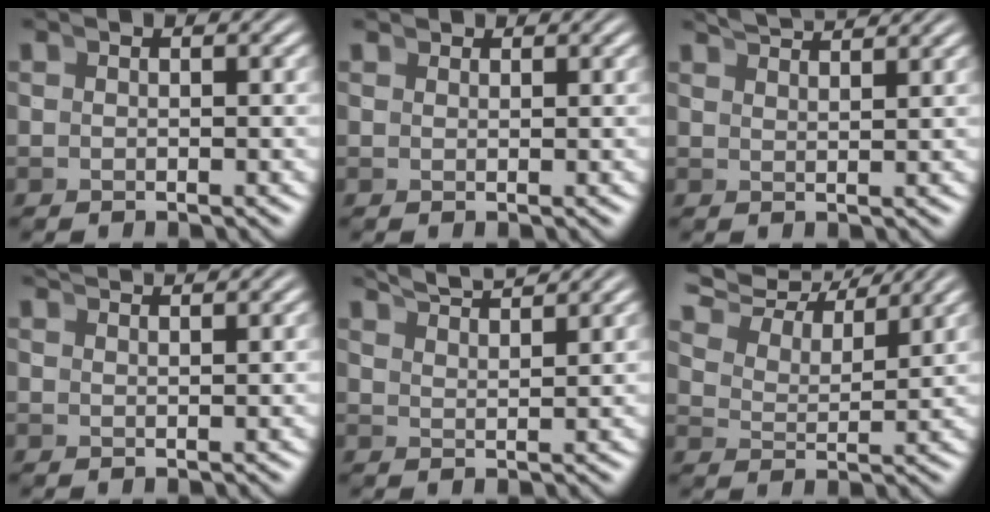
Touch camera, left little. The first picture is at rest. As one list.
[{"total": 1.2, "force": [1.2, 0.0, 0.1], "torque": [0.008, 0.005, 0.023]}, {"total": 3.6, "force": [3.5, -0.1, 0.8], "torque": [-0.007, 0.009, 0.058]}, {"total": 2.5, "force": [2.4, -0.4, 0.3], "torque": [0.003, 0.008, 0.039]}, {"total": 4.9, "force": [4.6, 0.4, 1.6], "torque": [-0.024, 0.012, 0.076]}, {"total": 7.7, "force": [6.3, 3.0, 3.2], "torque": [-0.065, 0.028, 0.086]}]